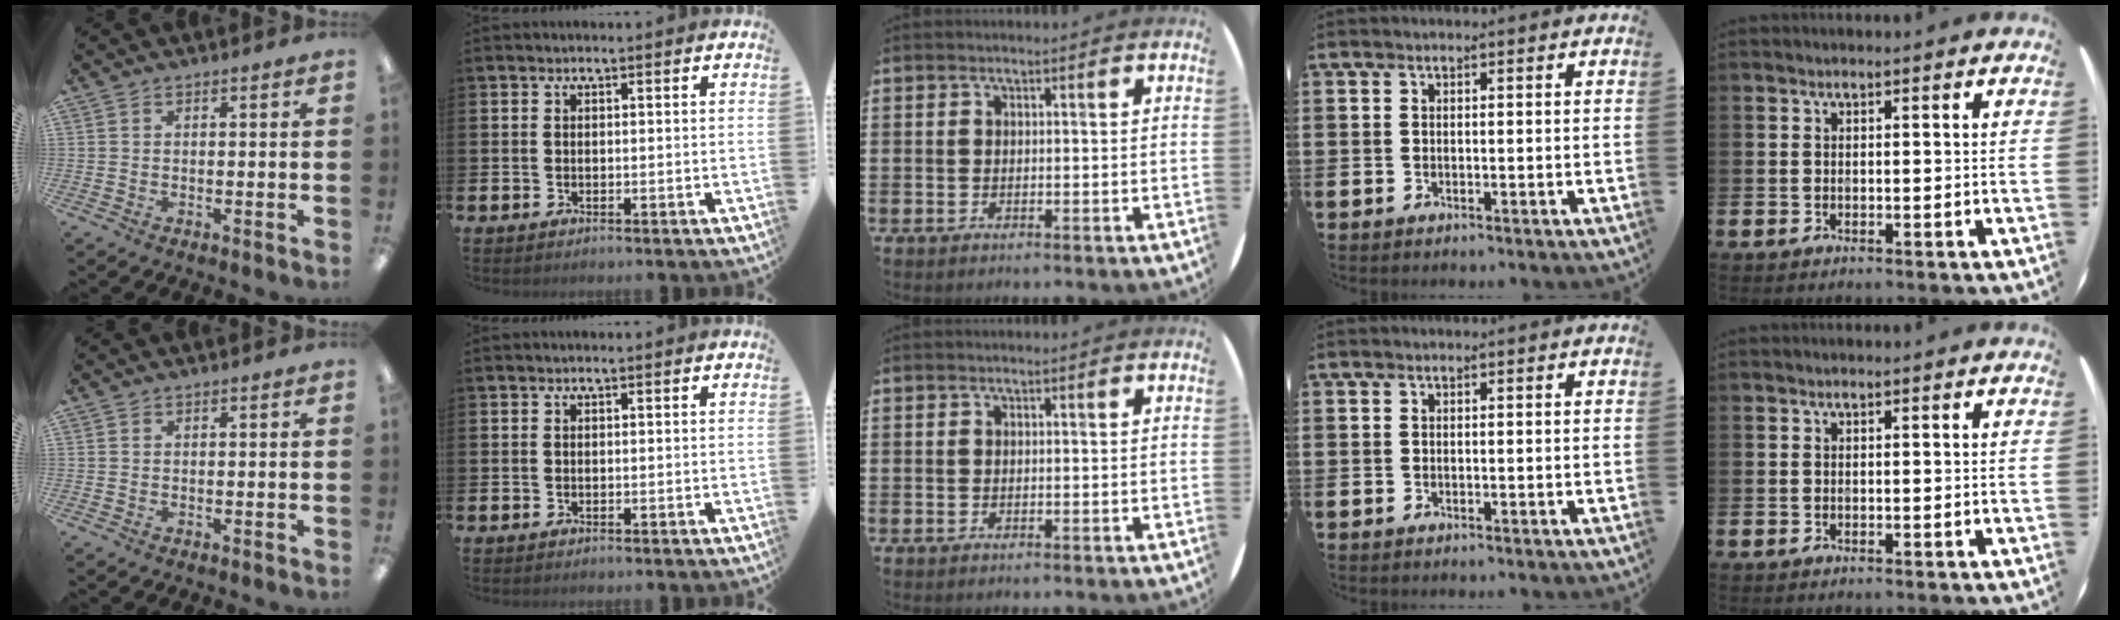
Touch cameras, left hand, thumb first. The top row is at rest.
{}